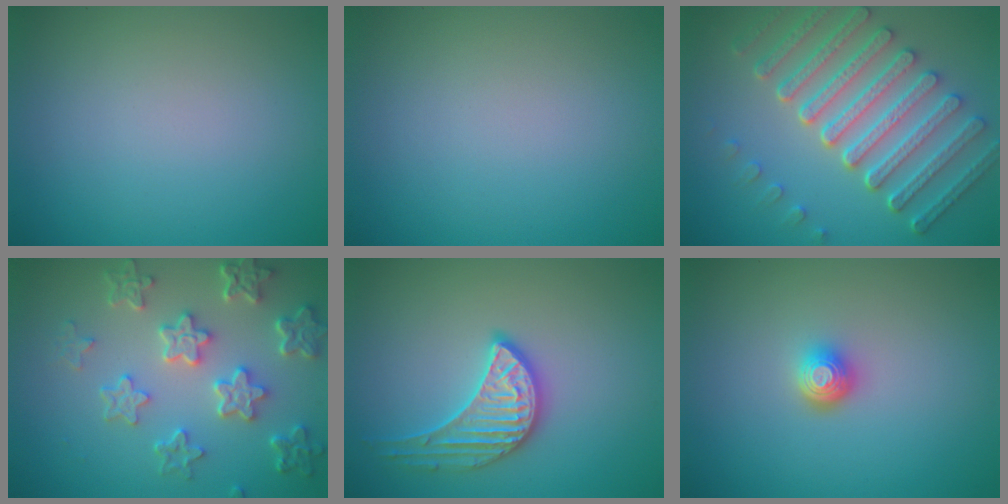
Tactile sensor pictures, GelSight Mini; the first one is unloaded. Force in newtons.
{"total": 0.0}
{"total": 8.3, "press": 6.3, "slide": 5.4}
{"total": 5.6, "press": 4.4, "slide": 3.4}
{"total": 3.3, "press": 3.3, "slide": 0.3}
{"total": 1.9, "press": 1.4, "slide": 1.4}